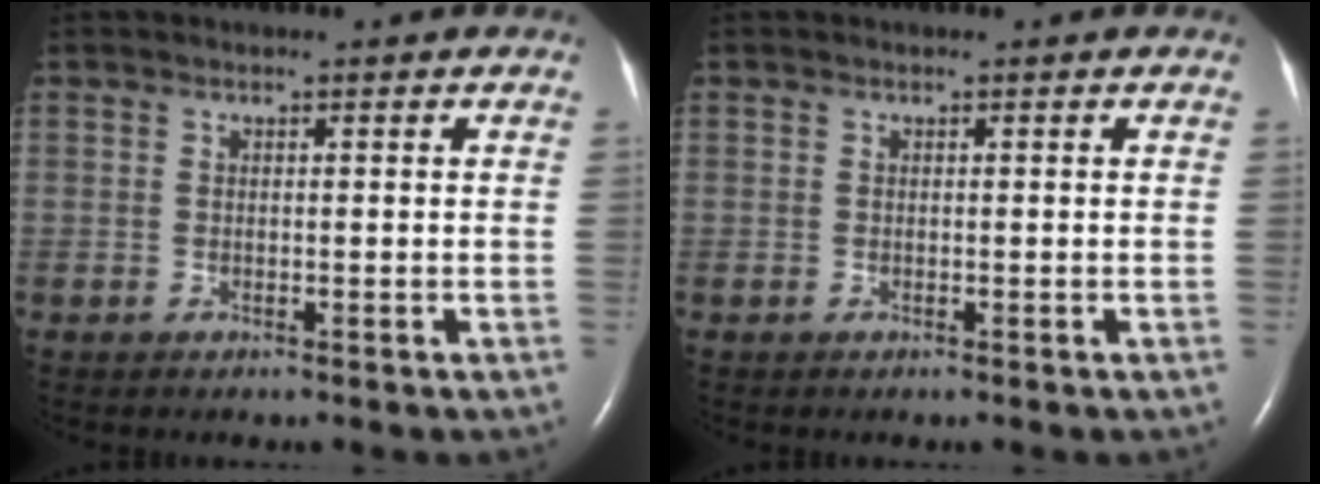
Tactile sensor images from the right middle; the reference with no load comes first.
{"total": 0.0}